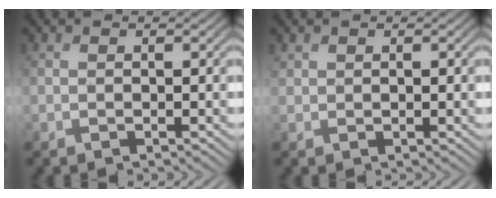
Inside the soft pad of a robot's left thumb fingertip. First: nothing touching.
{"total": 1.3, "force": [0.9, 0.8, 0.4], "torque": [-0.008, -0.001, 0.022]}